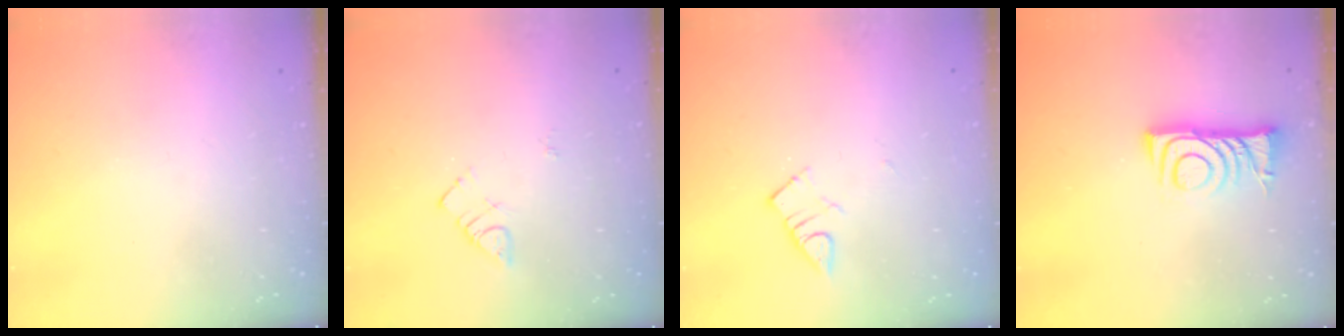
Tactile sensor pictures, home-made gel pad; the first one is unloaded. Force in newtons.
{"total": 4.1, "press": 4.0, "slide": 0.7}
{"total": 4.2, "press": 4.2, "slide": 0.6}
{"total": 7.6, "press": 7.6, "slide": 0.7}